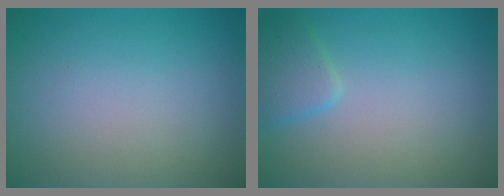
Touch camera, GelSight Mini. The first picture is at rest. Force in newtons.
{"total": 1.9, "press": 1.9, "slide": 0.1}